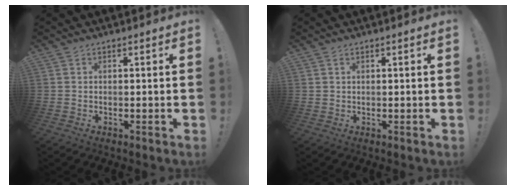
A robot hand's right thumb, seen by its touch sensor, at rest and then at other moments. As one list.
[{"total": 0.8, "force": [0.5, 0.5, 0.3], "torque": [-0.013, 0.002, 0.012]}]